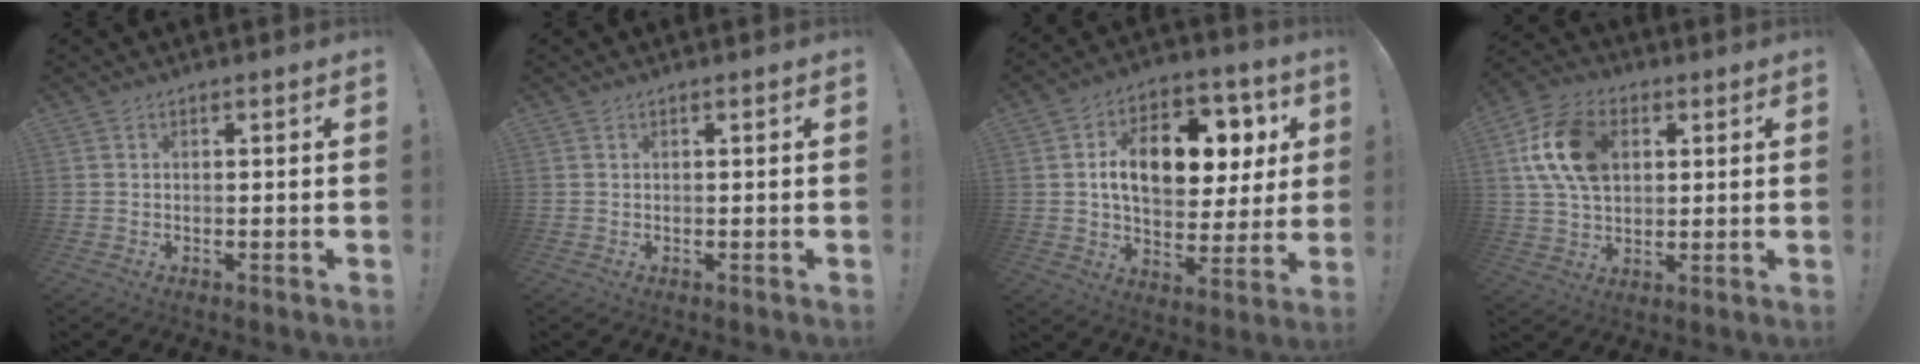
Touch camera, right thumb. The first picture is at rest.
{"total": 0.0}
{"total": 17.2, "force": [4.6, 10.6, 12.8], "torque": [-0.186, -0.010, 0.081]}
{"total": 16.4, "force": [4.2, 11.3, 11.1], "torque": [-0.186, 0.000, 0.081]}